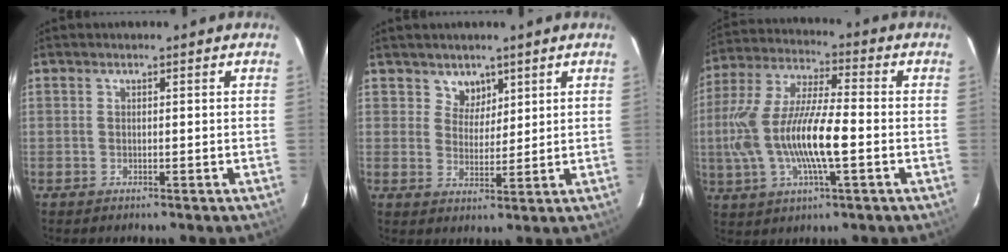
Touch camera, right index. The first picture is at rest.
{"total": 3.9, "force": [2.6, 2.9, 0.3], "torque": [0.003, 0.002, 0.046]}
{"total": 17.1, "force": [-2.8, 4.4, 16.3], "torque": [-0.326, -0.002, -0.053]}